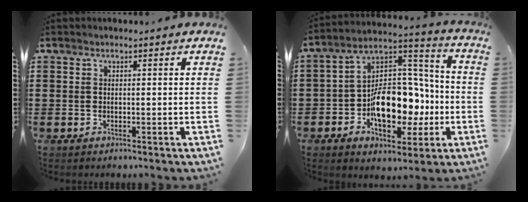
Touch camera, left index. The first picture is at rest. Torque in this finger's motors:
{"motor_torque": [0.96, 0.24, 1.05, 0.21]}